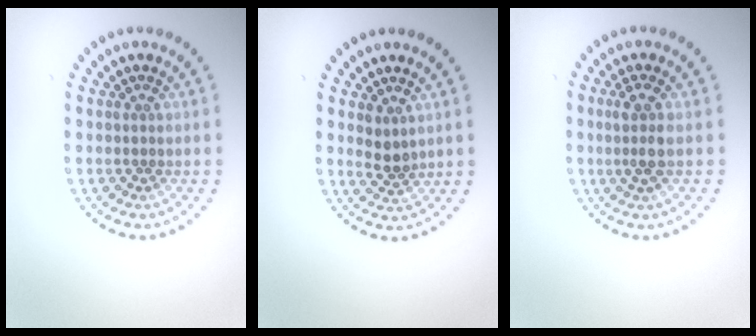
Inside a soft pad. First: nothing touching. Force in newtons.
{"total": 1.7, "press": 1.5, "slide": 0.9}
{"total": 2.0, "press": 1.7, "slide": 1.1}